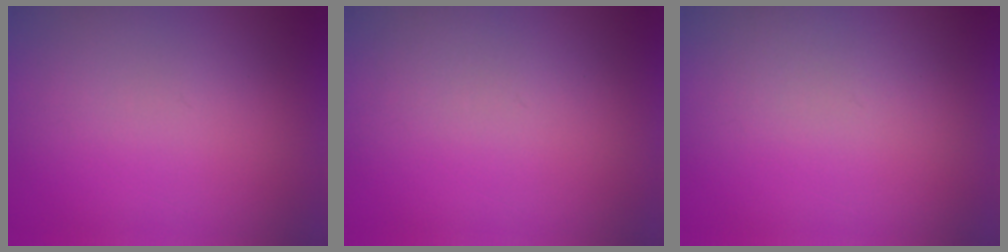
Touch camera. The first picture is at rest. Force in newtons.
{"total": 1.2}
{"total": 2.0}